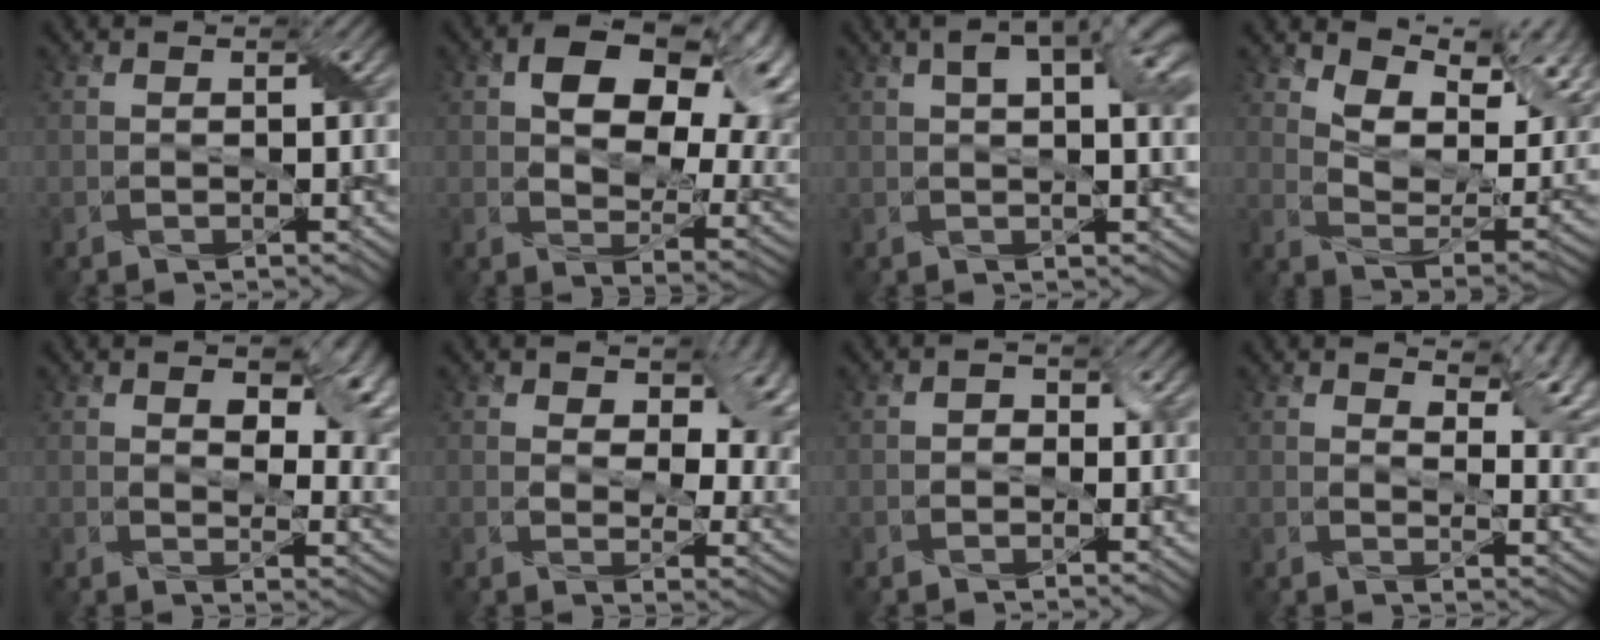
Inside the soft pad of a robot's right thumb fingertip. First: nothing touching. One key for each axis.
{"total": 14.4, "fx": 4.6, "fy": 8.9, "fz": 10.4, "tx": -0.145, "ty": 0.001, "tz": 0.080}
{"total": 8.8, "fx": 3.0, "fy": 3.5, "fz": 7.5, "tx": -0.105, "ty": 0.017, "tz": 0.041}
{"total": 11.3, "fx": 7.4, "fy": 4.4, "fz": 7.3, "tx": -0.144, "ty": 0.006, "tz": 0.125}
{"total": 9.6, "fx": 3.7, "fy": 4.8, "fz": 7.5, "tx": -0.105, "ty": -0.010, "tz": 0.062}
{"total": 11.3, "fx": 4.5, "fy": 6.3, "fz": 8.2, "tx": -0.125, "ty": -0.006, "tz": 0.076}
{"total": 1.2, "fx": -0.4, "fy": 1.1, "fz": 0.5, "tx": -0.008, "ty": -0.001, "tz": -0.010}
{"total": 8.9, "fx": 5.0, "fy": 3.7, "fz": 6.4, "tx": -0.091, "ty": -0.001, "tz": 0.084}